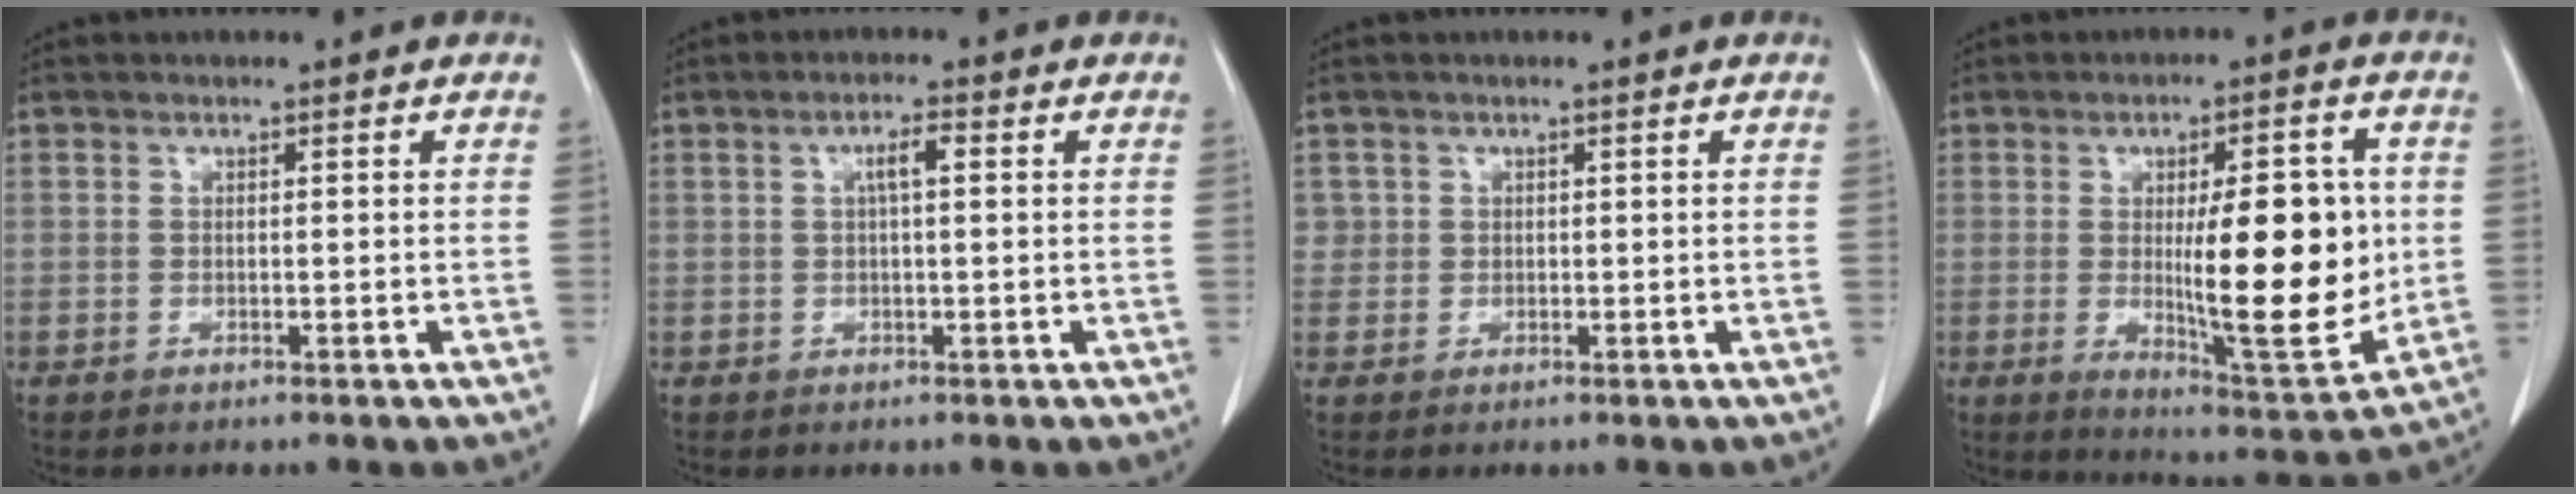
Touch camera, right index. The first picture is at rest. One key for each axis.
{"total": 2.6, "fx": 0.6, "fy": 0.4, "fz": 2.5, "tx": -0.045, "ty": 0.005, "tz": 0.009}
{"total": 1.7, "fx": 0.6, "fy": 1.6, "fz": 0.0, "tx": 0.019, "ty": 0.001, "tz": 0.004}
{"total": 17.0, "fx": 0.2, "fy": 4.0, "fz": 16.6, "tx": -0.235, "ty": -0.010, "tz": 0.011}